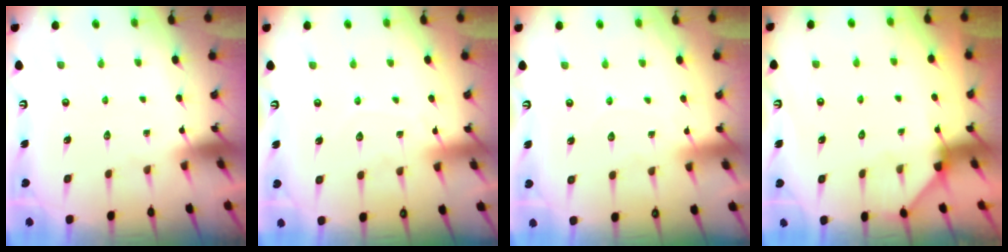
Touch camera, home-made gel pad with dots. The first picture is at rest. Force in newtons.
{"total": 6.2, "press": 6.1, "slide": 0.7}
{"total": 3.8, "press": 3.7, "slide": 0.4}
{"total": 2.0, "press": 2.0, "slide": 0.1}